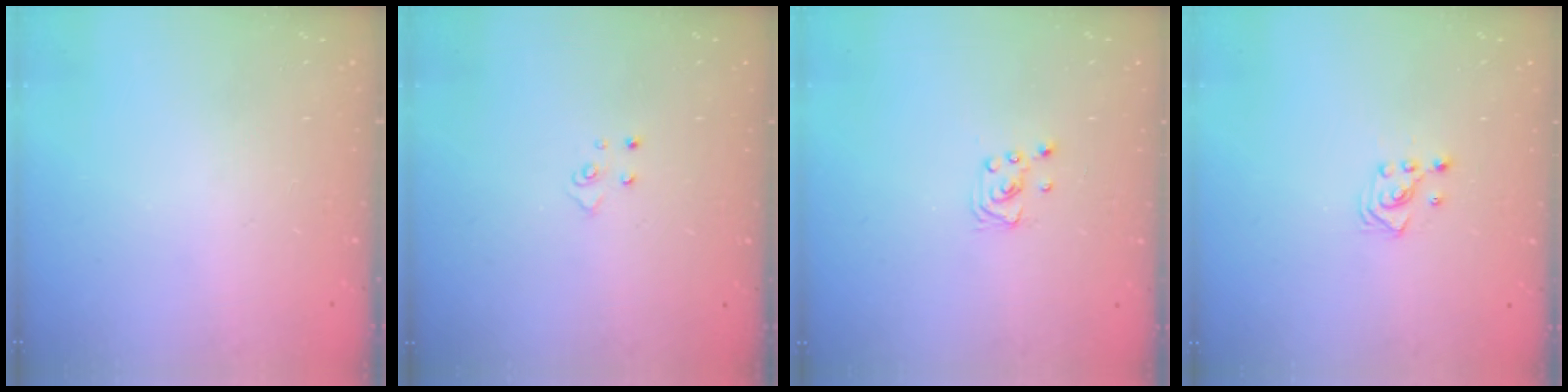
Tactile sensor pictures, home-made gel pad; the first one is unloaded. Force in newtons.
{"total": 4.3, "press": 4.3, "slide": 0.4}
{"total": 2.1, "press": 2.1, "slide": 0.2}
{"total": 3.2, "press": 3.2, "slide": 0.4}